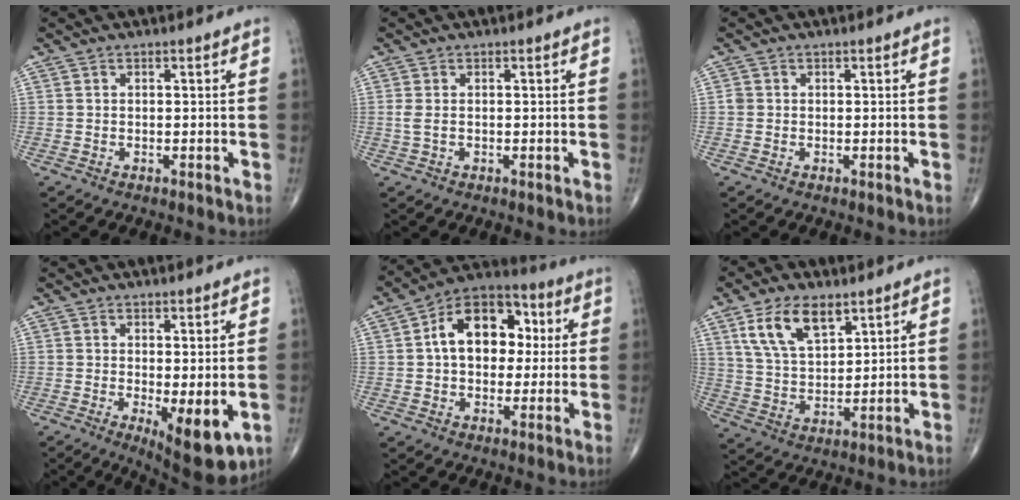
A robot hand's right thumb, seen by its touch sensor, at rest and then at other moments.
{"total": 1.6, "force": [-0.1, 0.8, 1.4], "torque": [-0.041, -0.002, -0.002]}
{"total": 1.0, "force": [0.0, 0.9, 0.3], "torque": [0.000, 0.003, -0.002]}
{"total": 8.9, "force": [-2.0, 3.0, 8.2], "torque": [-0.114, -0.025, -0.022]}
{"total": 15.3, "force": [2.4, 10.4, 11.0], "torque": [-0.131, 0.024, 0.028]}
{"total": 11.2, "force": [6.1, 5.7, 7.4], "torque": [-0.123, -0.025, 0.125]}